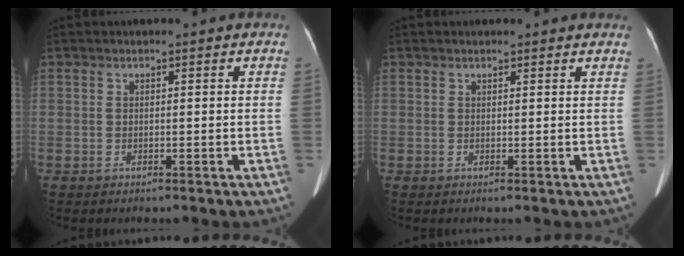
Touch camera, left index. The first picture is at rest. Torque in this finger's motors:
{"motor_torque": [1.21, -0.93, 0.01, -0.01]}